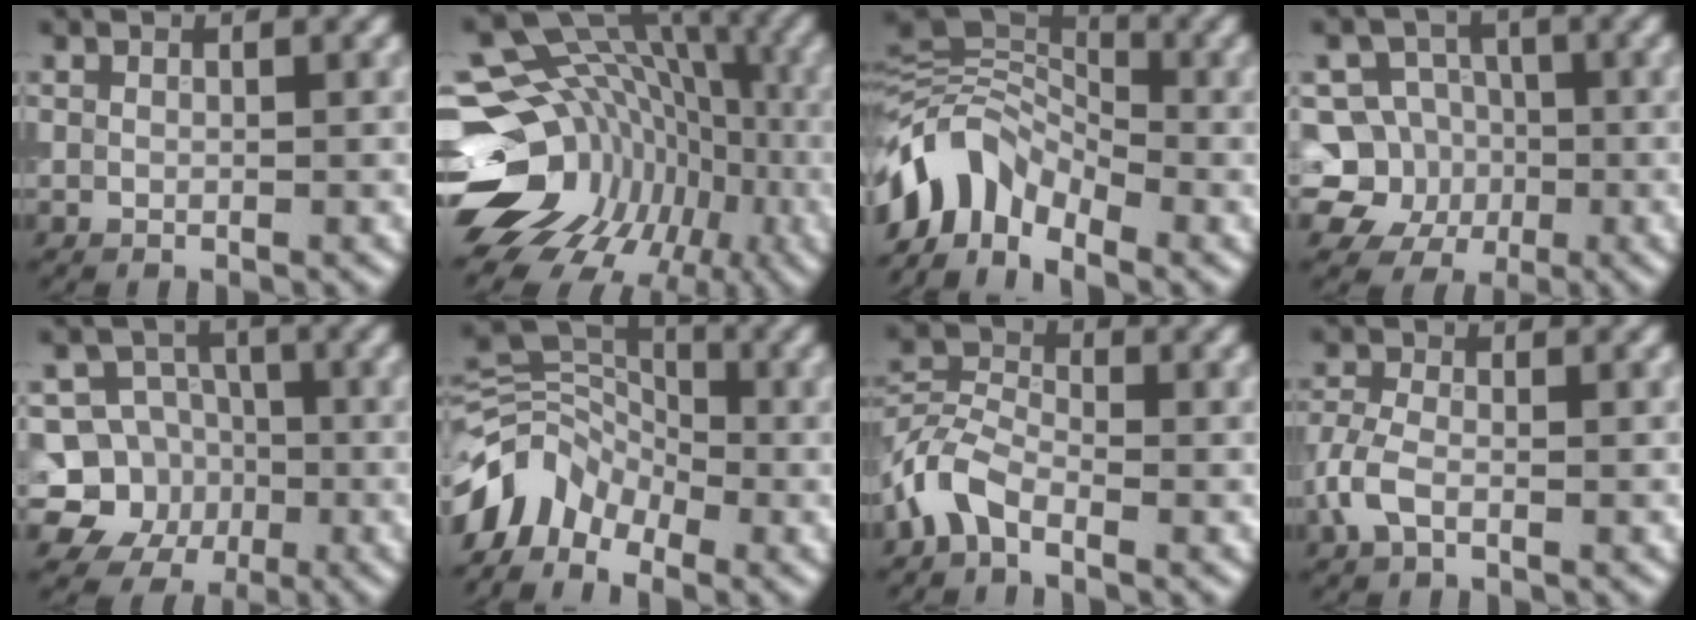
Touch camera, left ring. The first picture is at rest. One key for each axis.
{"total": 19.2, "fx": -3.4, "fy": 14.9, "fz": 11.7, "tx": -0.171, "ty": 0.002, "tz": -0.052}
{"total": 7.1, "fx": -4.2, "fy": 4.4, "fz": 3.7, "tx": -0.062, "ty": 0.002, "tz": -0.090}
{"total": 7.9, "fx": -1.7, "fy": 7.4, "fz": 2.1, "tx": -0.025, "ty": 0.018, "tz": -0.063}
{"total": 8.0, "fx": -2.1, "fy": 7.5, "fz": 2.0, "tx": -0.020, "ty": 0.014, "tz": -0.064}
{"total": 5.4, "fx": -3.3, "fy": 3.6, "fz": 2.3, "tx": -0.036, "ty": 0.004, "tz": -0.079}
{"total": 4.1, "fx": -2.4, "fy": 2.2, "fz": 2.5, "tx": -0.056, "ty": 0.009, "tz": -0.063}
{"total": 2.8, "fx": -1.2, "fy": 1.5, "fz": 2.0, "tx": -0.048, "ty": 0.004, "tz": -0.034}